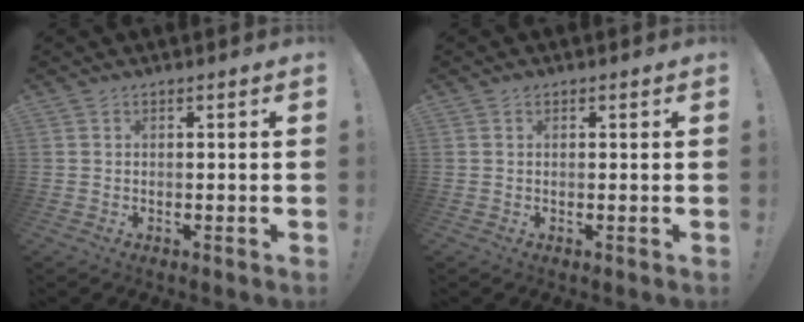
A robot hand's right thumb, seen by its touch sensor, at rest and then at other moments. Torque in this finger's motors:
{"motor_torque": [-0.20, 0.33, -0.05, 0.18, 0.00]}